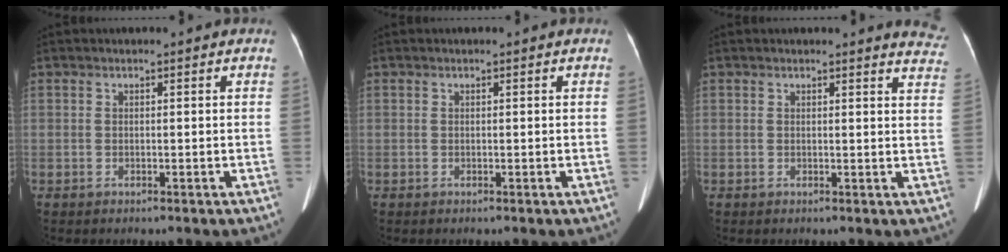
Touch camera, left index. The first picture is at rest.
{"total": 0.0}
{"total": 5.5, "force": [5.4, 0.6, 0.8], "torque": [0.007, -0.031, 0.024]}